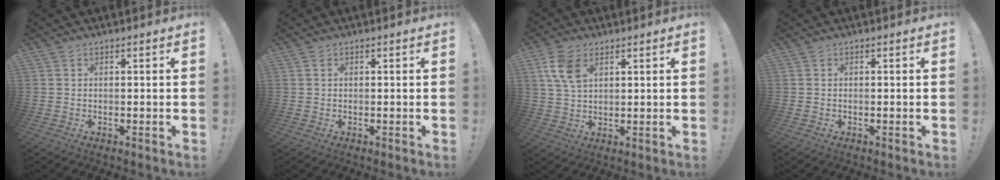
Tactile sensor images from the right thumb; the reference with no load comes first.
{"total": 0.0}
{"total": 8.5, "force": [3.8, 5.0, 5.7], "torque": [-0.115, -0.008, 0.073]}
{"total": 0.0}